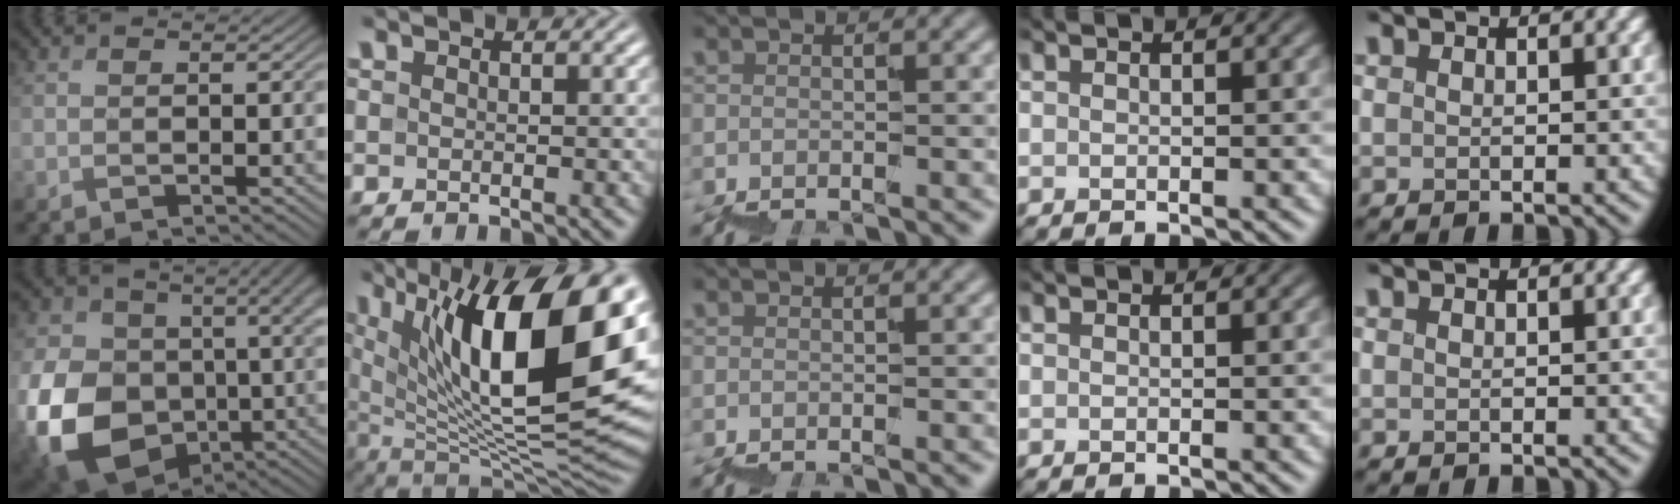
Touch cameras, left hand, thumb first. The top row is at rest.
{"thumb": {"total": 18.4, "force": [-0.9, 13.2, 12.8], "torque": [-0.289, -0.038, -0.002]}, "index": {"total": 17.5, "force": [5.8, 7.1, 14.9], "torque": [-0.225, 0.000, 0.096]}}